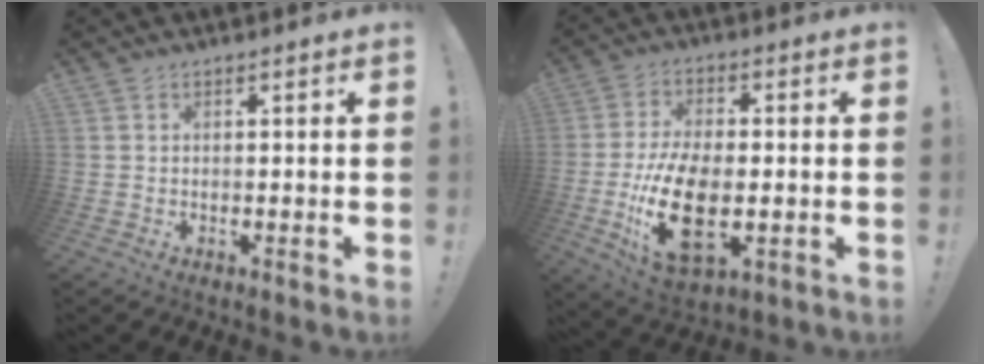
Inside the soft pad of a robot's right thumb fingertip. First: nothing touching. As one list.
[{"total": 17.1, "force": [-3.7, 9.6, 13.6], "torque": [-0.258, 0.000, -0.058]}]